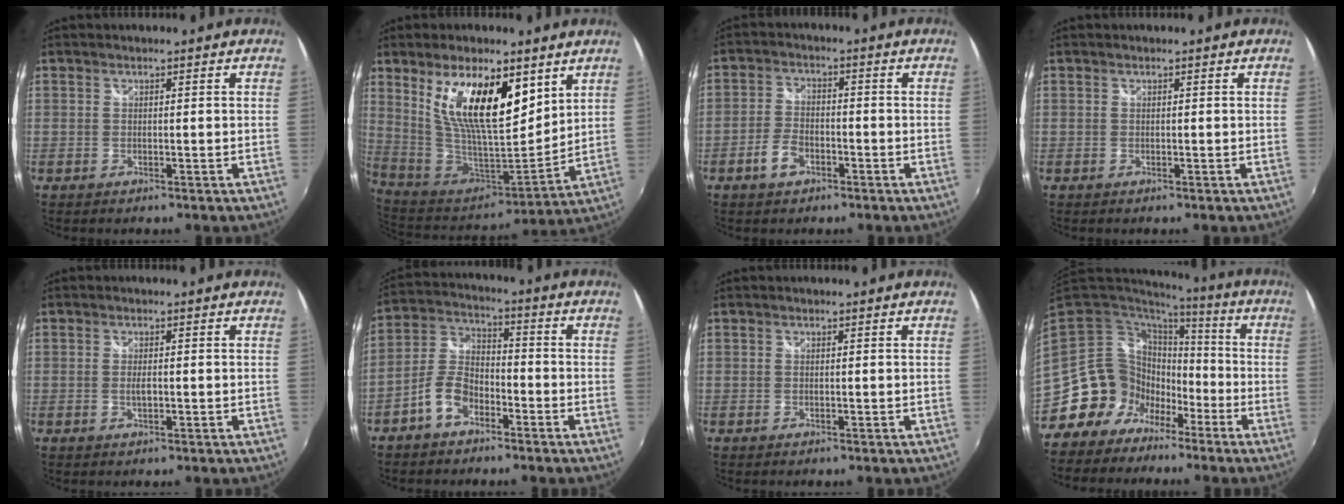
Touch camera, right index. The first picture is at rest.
{"total": 19.2, "force": [8.2, 7.3, 15.7], "torque": [-0.289, -0.006, 0.160]}
{"total": 5.1, "force": [-2.8, 2.9, 3.1], "torque": [-0.071, 0.004, -0.050]}
{"total": 0.0}
{"total": 1.6, "force": [-0.2, 0.6, 1.5], "torque": [-0.027, -0.002, -0.004]}
{"total": 7.7, "force": [-4.7, 4.1, 4.5], "torque": [-0.104, 0.019, -0.093]}
{"total": 0.0}
{"total": 14.7, "force": [-7.4, 12.0, 4.0], "torque": [-0.099, 0.029, -0.127]}